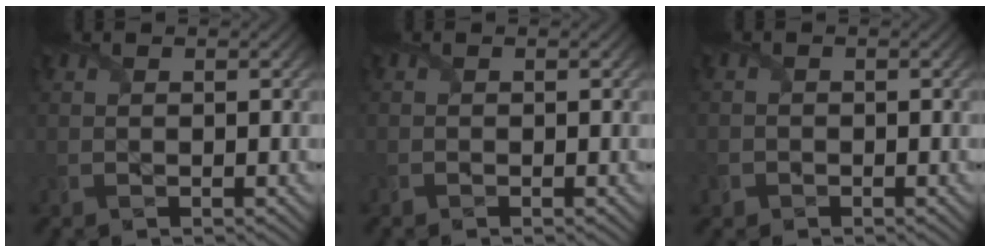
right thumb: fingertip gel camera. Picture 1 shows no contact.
{"total": 0.0}
{"total": 1.5, "force": [-0.7, 1.3, 0.2], "torque": [-0.002, -0.009, -0.016]}